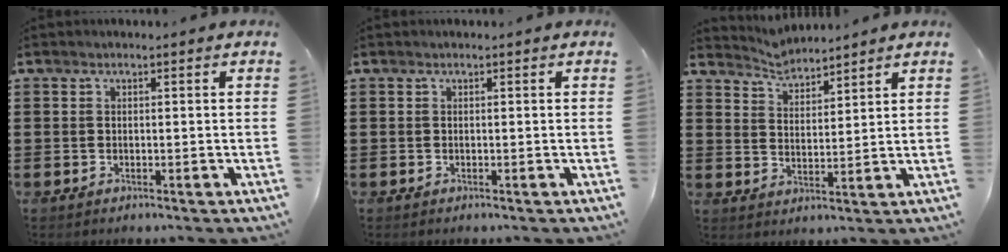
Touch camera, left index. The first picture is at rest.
{"total": 0.0}
{"total": 3.6, "force": [3.6, 0.3, -0.2], "torque": [-0.012, -0.017, 0.064]}